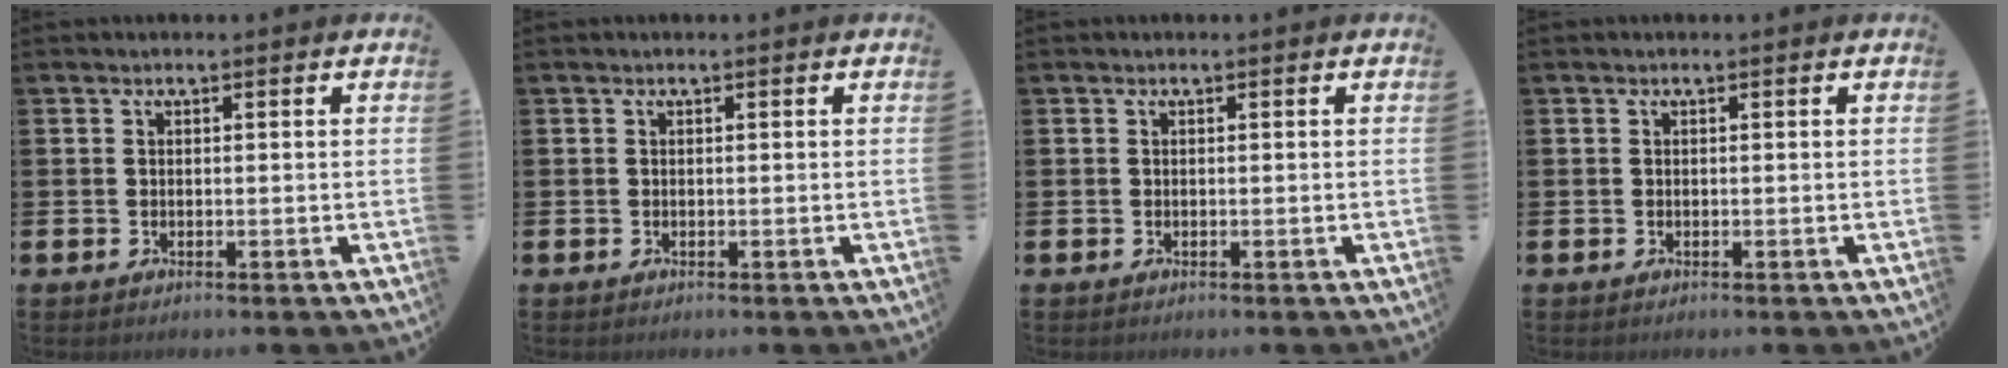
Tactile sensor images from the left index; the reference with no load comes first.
{"total": 0.0}
{"total": 0.0}
{"total": 0.0}